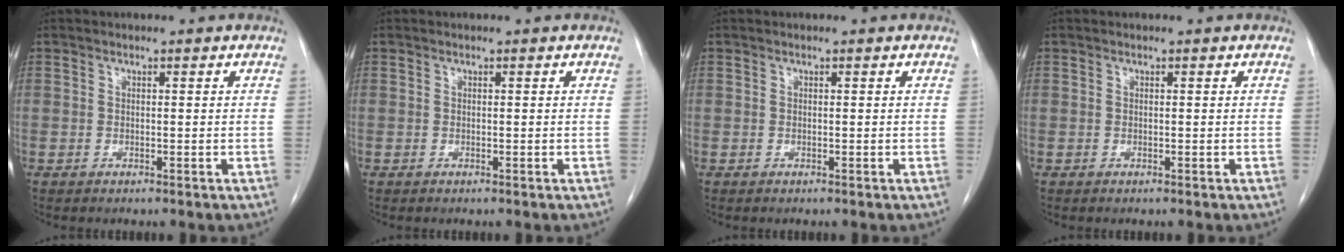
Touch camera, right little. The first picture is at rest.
{"total": 0.0}
{"total": 0.0}
{"total": 0.0}